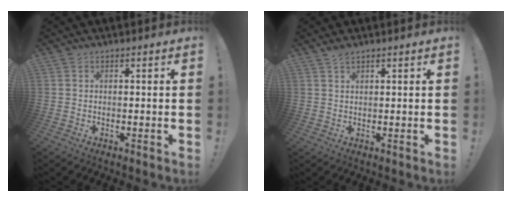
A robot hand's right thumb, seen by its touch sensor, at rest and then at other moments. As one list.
[{"total": 1.9, "force": [1.5, 0.5, 1.0], "torque": [-0.014, -0.005, 0.027]}]